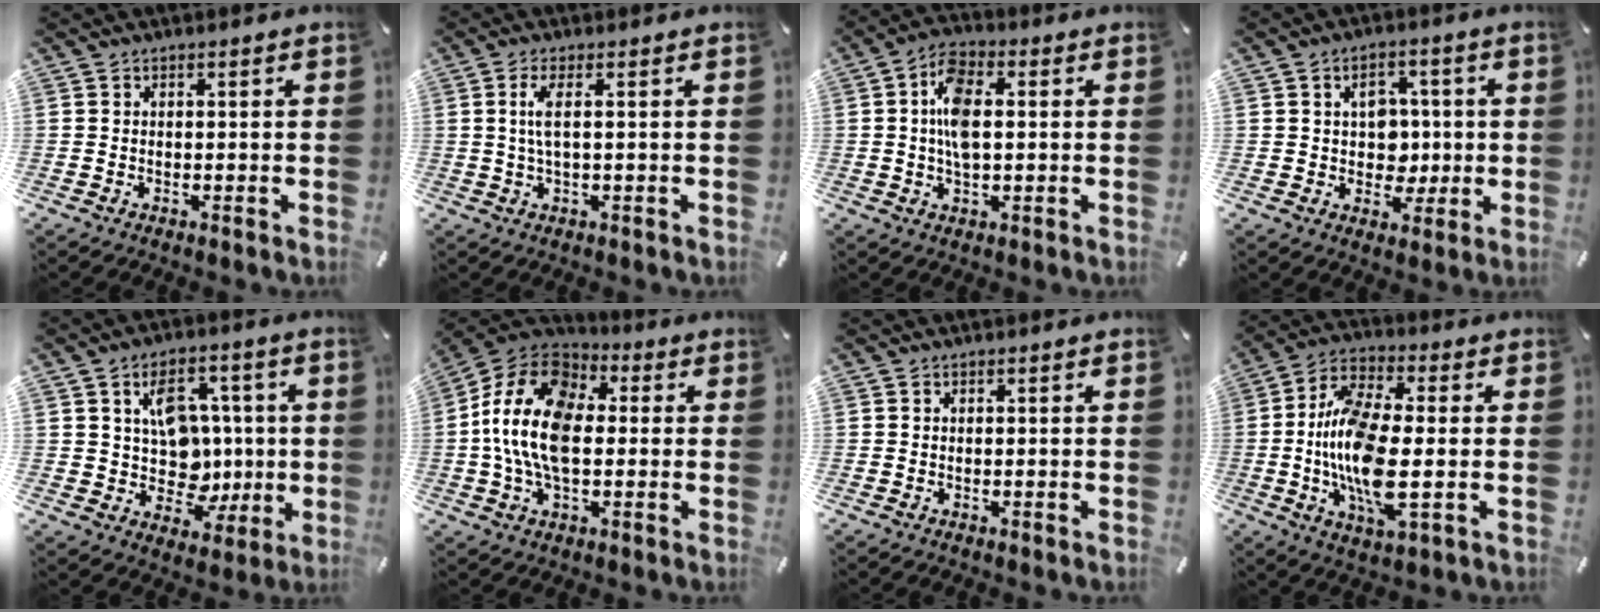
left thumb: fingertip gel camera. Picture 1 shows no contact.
{"total": 4.5, "force": [0.7, 0.9, 4.3], "torque": [-0.092, -0.004, 0.008]}
{"total": 8.6, "force": [0.7, 4.7, 7.2], "torque": [-0.140, 0.004, 0.006]}
{"total": 7.5, "force": [0.5, 6.6, 3.5], "torque": [-0.040, 0.005, 0.007]}
{"total": 12.0, "force": [2.5, 10.4, 5.6], "torque": [-0.079, -0.010, 0.059]}
{"total": 16.5, "force": [-0.3, 10.7, 12.6], "torque": [-0.282, 0.012, -0.008]}
{"total": 0.0}
{"total": 16.3, "force": [-1.3, 6.8, 14.7], "torque": [-0.310, -0.010, -0.024]}